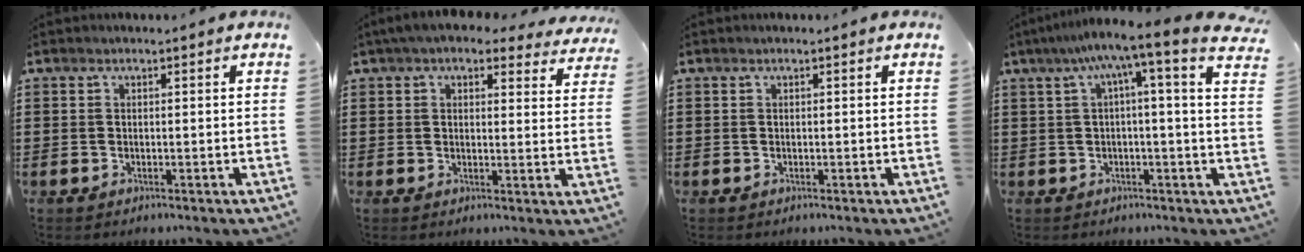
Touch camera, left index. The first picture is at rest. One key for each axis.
{"total": 4.9, "fx": 4.0, "fy": 1.4, "fz": 2.4, "tx": -0.060, "ty": -0.006, "tz": 0.073}
{"total": 0.0}
{"total": 6.4, "fx": 2.4, "fy": -0.2, "fz": 5.9, "tx": -0.121, "ty": -0.019, "tz": 0.034}